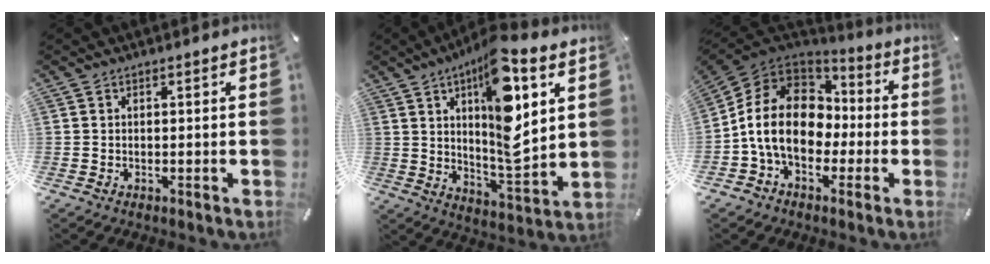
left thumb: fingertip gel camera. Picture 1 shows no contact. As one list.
[{"total": 18.0, "force": [7.1, 6.3, 15.3], "torque": [-0.236, -0.033, 0.111]}, {"total": 16.0, "force": [-1.9, 12.5, 9.8], "torque": [-0.208, 0.027, -0.031]}]